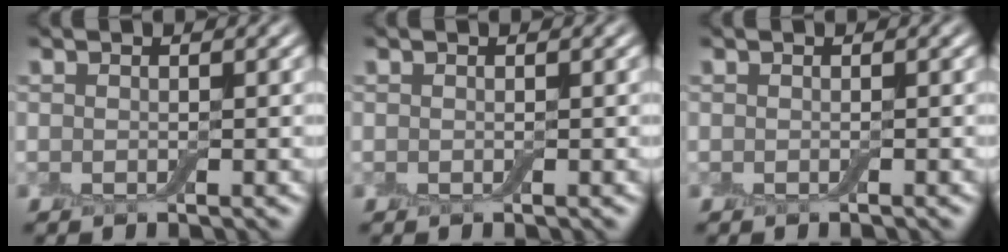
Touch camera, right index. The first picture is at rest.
{"total": 0.0}
{"total": 0.0}